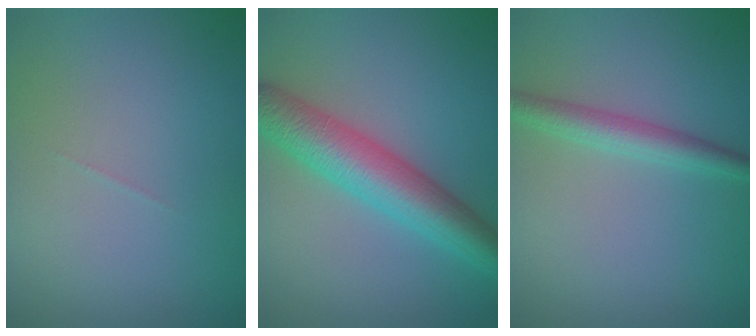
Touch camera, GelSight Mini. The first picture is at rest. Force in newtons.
{"total": 6.7, "press": 6.7, "slide": 0.2}
{"total": 2.6, "press": 2.6, "slide": 0.1}